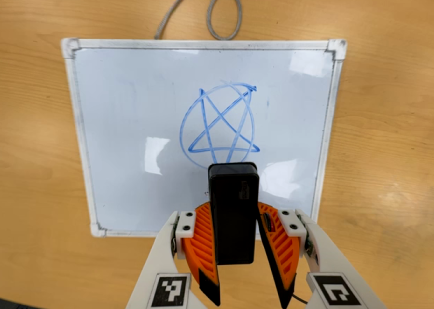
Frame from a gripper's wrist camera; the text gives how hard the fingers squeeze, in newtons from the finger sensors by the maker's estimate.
{"total": 5.0, "left": 4.8, "right": 5.2}